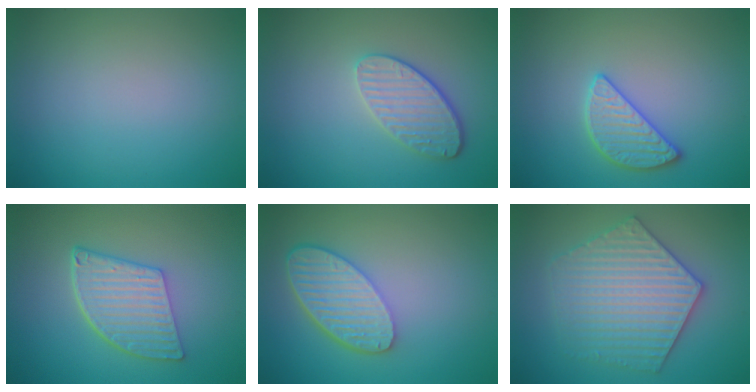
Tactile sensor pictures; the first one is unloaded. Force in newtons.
{"total": 3.5, "press": 3.1, "slide": 1.7}
{"total": 2.8, "press": 2.8, "slide": 0.3}
{"total": 5.6, "press": 4.1, "slide": 3.7}
{"total": 5.8, "press": 4.5, "slide": 3.7}
{"total": 6.1, "press": 6.0, "slide": 0.9}